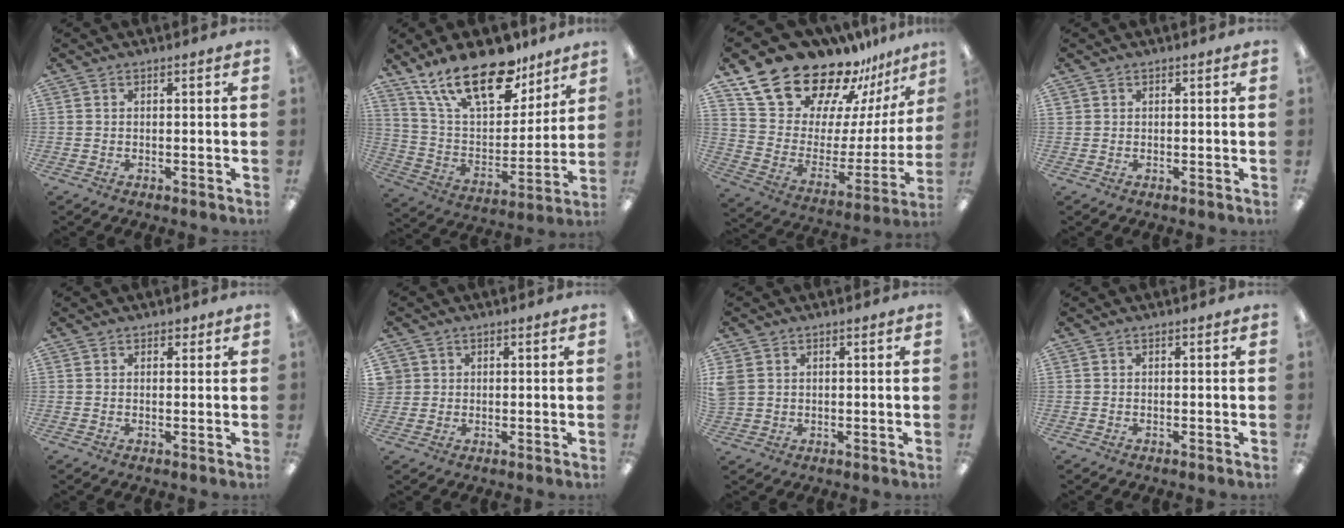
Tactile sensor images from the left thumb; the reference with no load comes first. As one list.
[{"total": 22.5, "force": [15.7, 9.9, 12.8], "torque": [-0.235, -0.087, 0.277]}, {"total": 24.4, "force": [19.4, 11.2, 9.4], "torque": [-0.153, -0.144, 0.358]}, {"total": 0.8, "force": [0.4, 0.7, 0.0], "torque": [-0.001, 0.003, 0.006]}, {"total": 1.5, "force": [1.0, 0.9, 0.4], "torque": [0.001, 0.000, 0.017]}, {"total": 2.7, "force": [0.8, 2.5, -0.2], "torque": [0.003, 0.002, 0.013]}, {"total": 3.4, "force": [1.2, 2.9, 1.4], "torque": [-0.029, 0.005, 0.025]}, {"total": 0.0}]